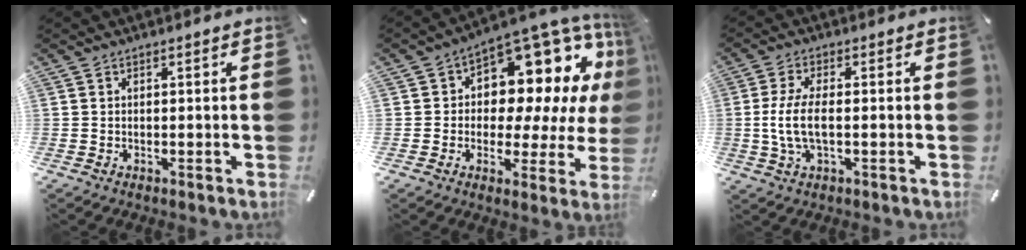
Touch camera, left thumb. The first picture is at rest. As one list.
[{"total": 13.1, "force": [6.2, 8.2, 8.1], "torque": [-0.100, -0.073, 0.103]}, {"total": 7.7, "force": [-0.7, 2.8, 7.2], "torque": [-0.157, -0.011, -0.015]}]